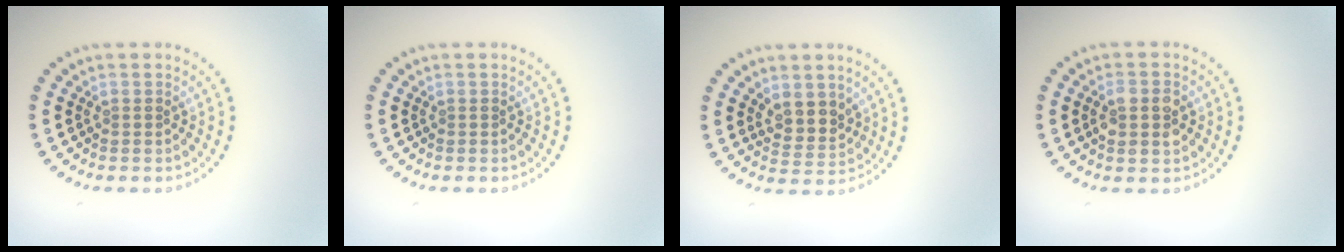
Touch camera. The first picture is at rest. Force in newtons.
{"total": 0.0}
{"total": 2.7, "press": 2.3, "slide": 1.5}
{"total": 2.9, "press": 2.9, "slide": 0.3}